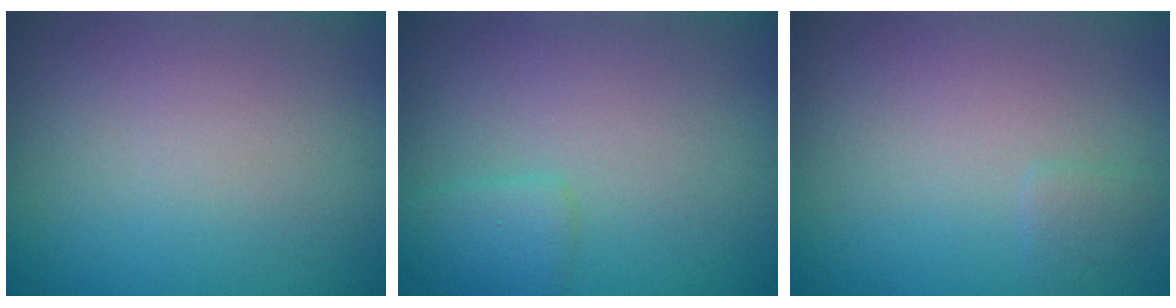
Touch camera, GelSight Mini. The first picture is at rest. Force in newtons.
{"total": 1.6, "press": 1.6, "slide": 0.0}
{"total": 0.8, "press": 0.8, "slide": 0.1}